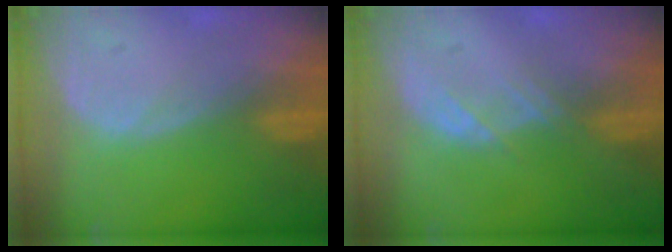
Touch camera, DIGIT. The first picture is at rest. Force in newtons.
{"total": 1.9, "press": 1.9, "slide": 0.3}